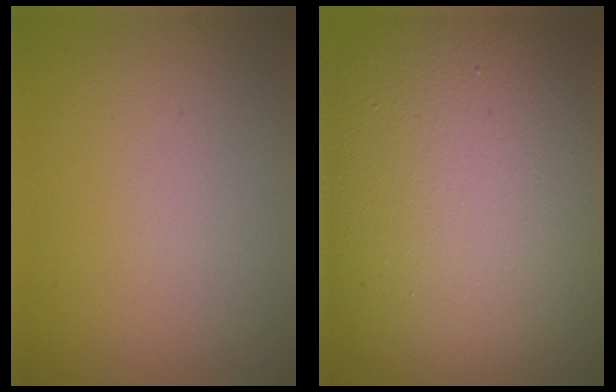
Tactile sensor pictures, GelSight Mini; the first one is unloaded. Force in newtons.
{"total": 17.3, "press": 17.2, "slide": 1.6}